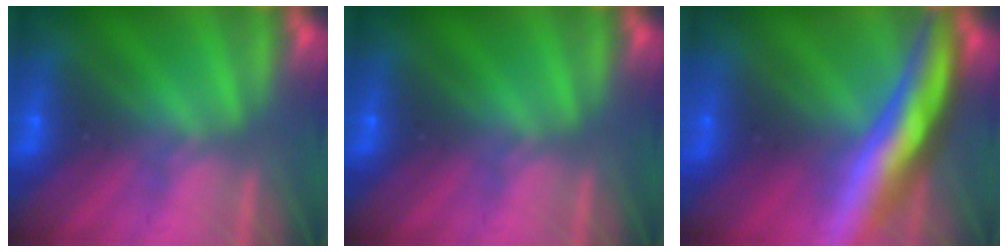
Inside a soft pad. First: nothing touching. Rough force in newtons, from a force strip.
{"total": 0.0}
{"total": 7.5}